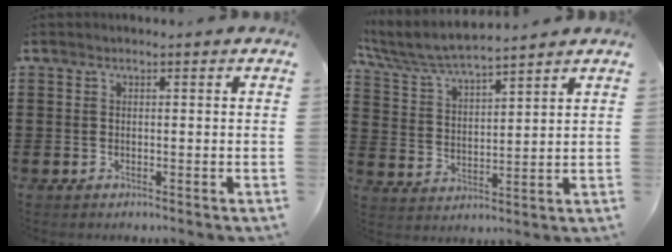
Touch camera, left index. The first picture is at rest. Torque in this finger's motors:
{"motor_torque": [0.38, 0.35, 0.78, 0.21]}